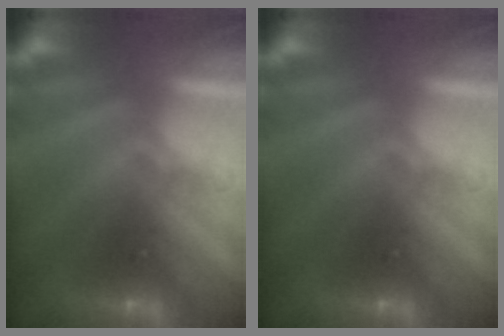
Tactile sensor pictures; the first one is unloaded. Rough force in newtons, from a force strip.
{"total": 0.0}